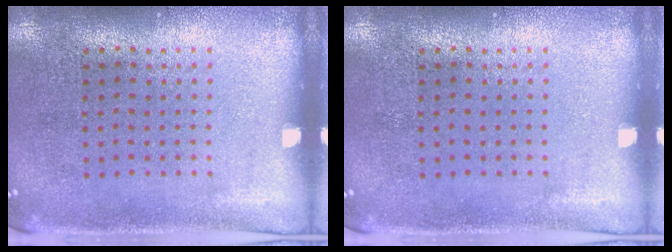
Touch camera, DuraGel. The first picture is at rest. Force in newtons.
{"total": 0.0}